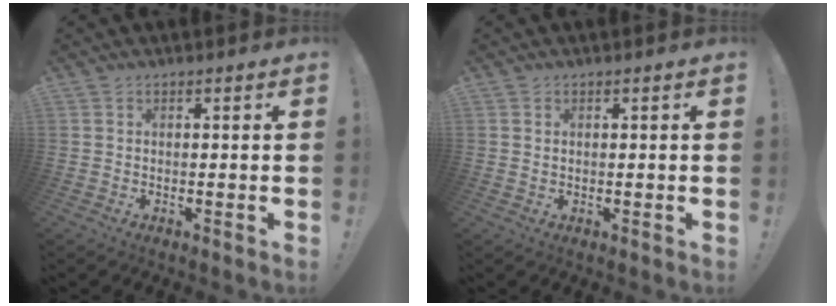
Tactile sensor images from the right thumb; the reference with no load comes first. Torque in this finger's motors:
{"motor_torque": [0.03, -0.35, -0.34, 0.26, 0.06]}